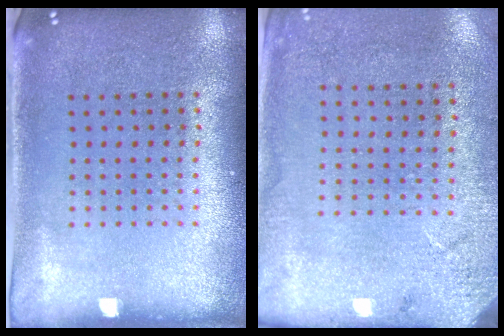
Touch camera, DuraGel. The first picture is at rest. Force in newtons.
{"total": 2.7, "press": 2.3, "slide": 1.3}